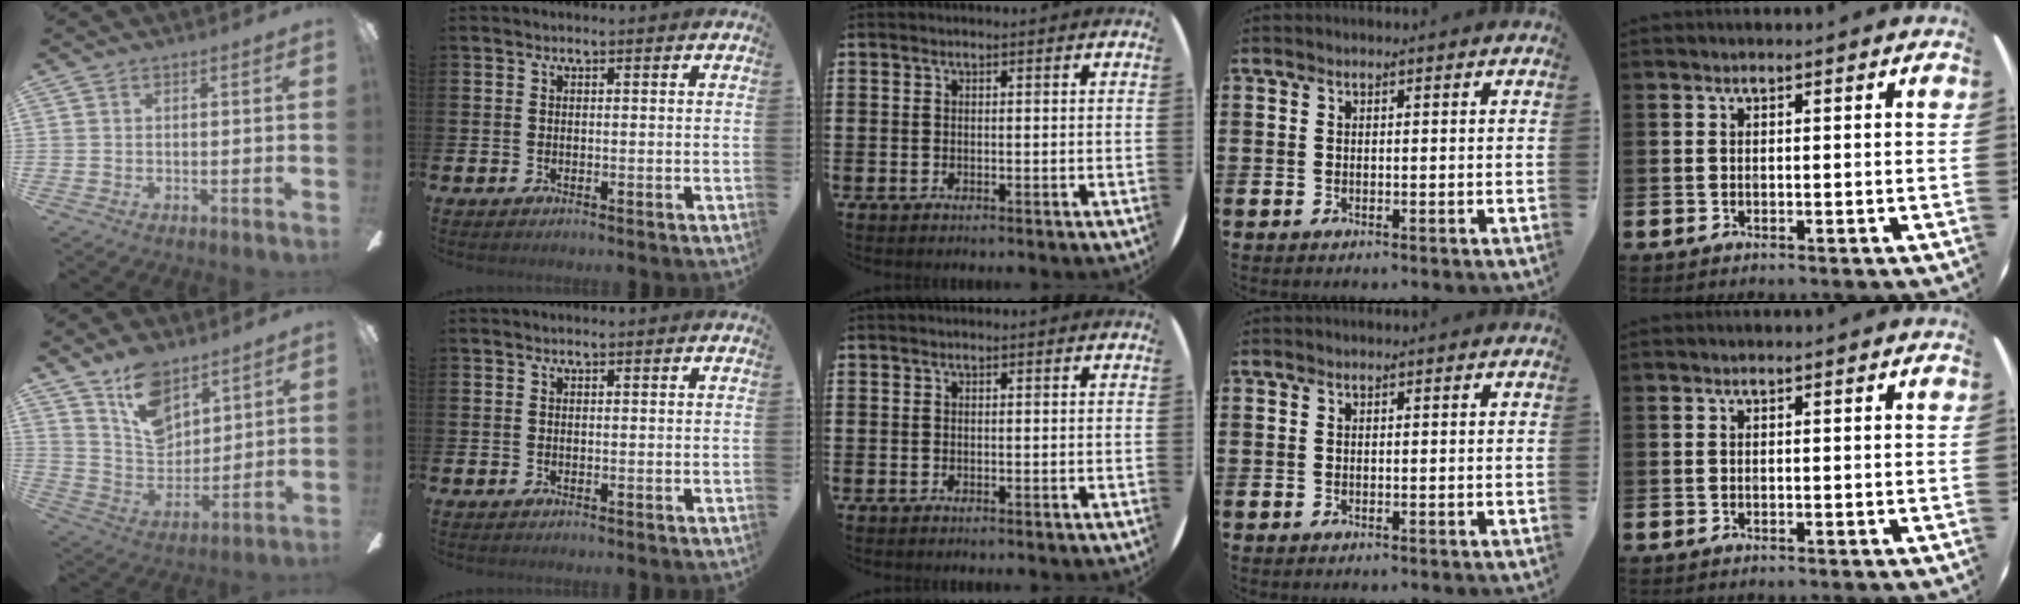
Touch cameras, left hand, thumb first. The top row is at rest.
{"thumb": {"total": 13.9, "force": [9.6, 8.0, 6.1], "torque": [-0.112, -0.050, 0.185]}}